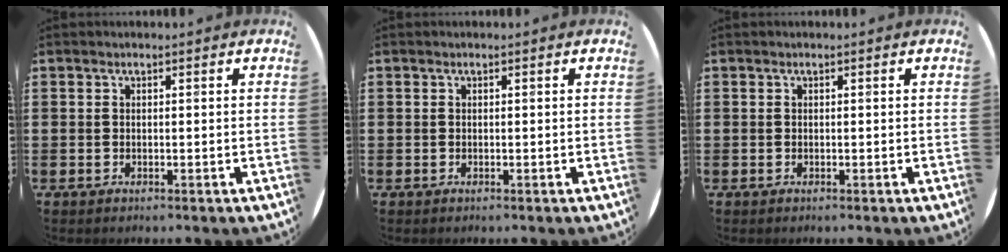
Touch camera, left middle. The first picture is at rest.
{"total": 0.0}
{"total": 0.0}